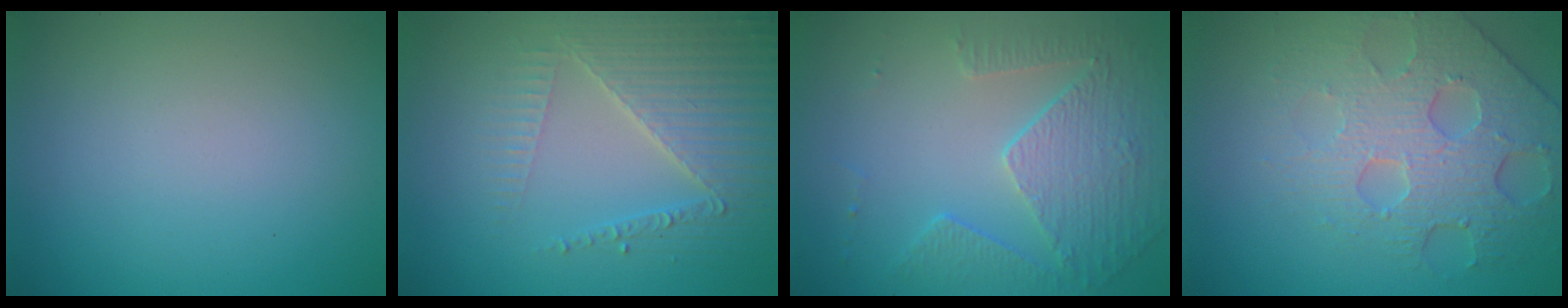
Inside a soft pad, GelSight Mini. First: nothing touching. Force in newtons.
{"total": 4.3, "press": 4.1, "slide": 1.3}
{"total": 5.3, "press": 3.8, "slide": 3.7}
{"total": 5.2, "press": 4.6, "slide": 2.3}